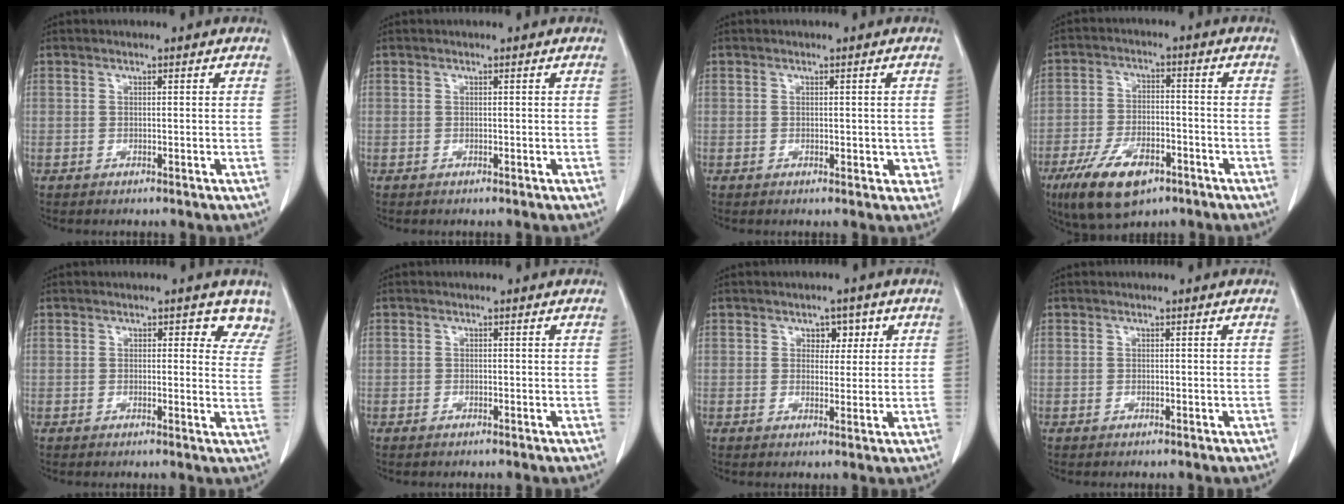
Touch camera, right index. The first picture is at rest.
{"total": 0.0}
{"total": 3.0, "force": [-0.6, 1.7, 2.4], "torque": [-0.016, 0.002, -0.007]}
{"total": 11.3, "force": [-6.6, 4.9, 7.8], "torque": [-0.152, -0.008, -0.112]}
{"total": 4.5, "force": [3.2, 2.5, 2.1], "torque": [0.002, -0.006, 0.012]}
{"total": 0.5, "force": [-0.4, 0.2, 0.3], "torque": [-0.003, 0.000, -0.009]}
{"total": 3.7, "force": [1.4, 2.5, 2.3], "torque": [-0.024, 0.010, 0.018]}
{"total": 0.0}